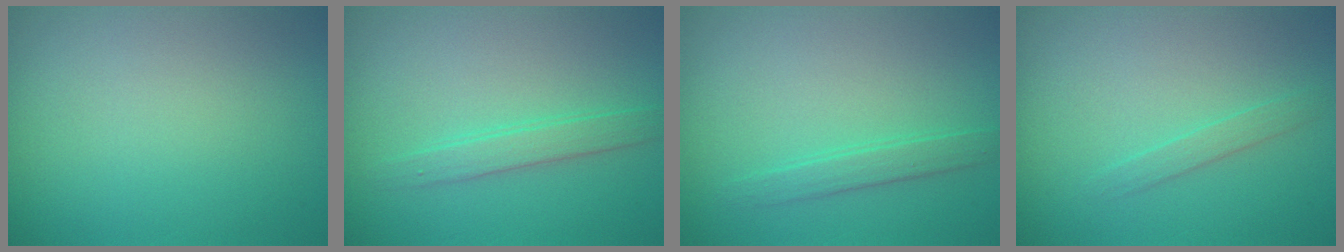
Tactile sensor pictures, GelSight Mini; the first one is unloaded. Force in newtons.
{"total": 2.0, "press": 2.0, "slide": 0.1}
{"total": 1.7, "press": 1.7, "slide": 0.1}
{"total": 1.1, "press": 1.1, "slide": 0.0}